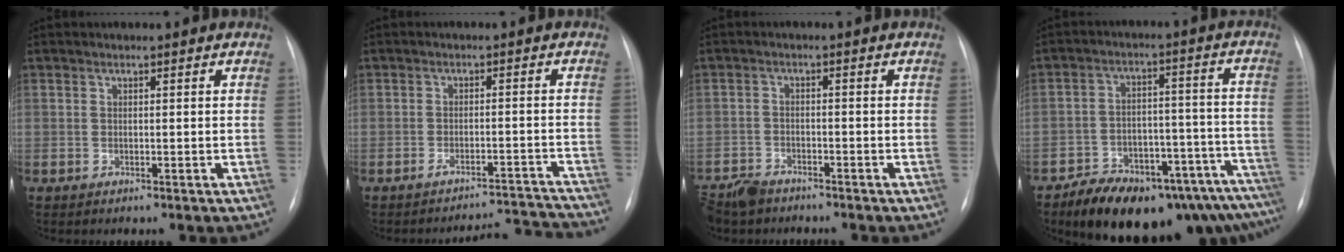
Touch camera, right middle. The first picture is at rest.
{"total": 8.2, "force": [-8.1, -0.7, -0.7], "torque": [0.022, 0.021, -0.103]}
{"total": 5.4, "force": [-4.8, 2.4, 1.2], "torque": [-0.025, -0.010, -0.086]}
{"total": 21.3, "force": [-17.1, 7.1, 10.4], "torque": [-0.090, 0.038, -0.233]}